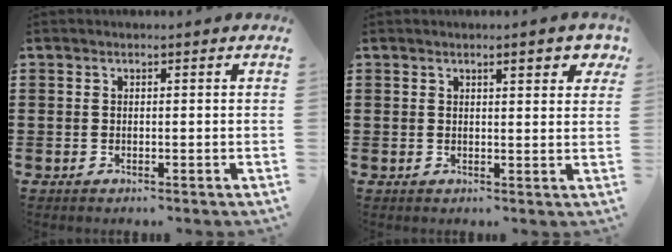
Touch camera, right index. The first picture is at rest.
{"total": 3.0, "force": [1.6, 0.7, 2.4], "torque": [-0.034, -0.001, 0.023]}